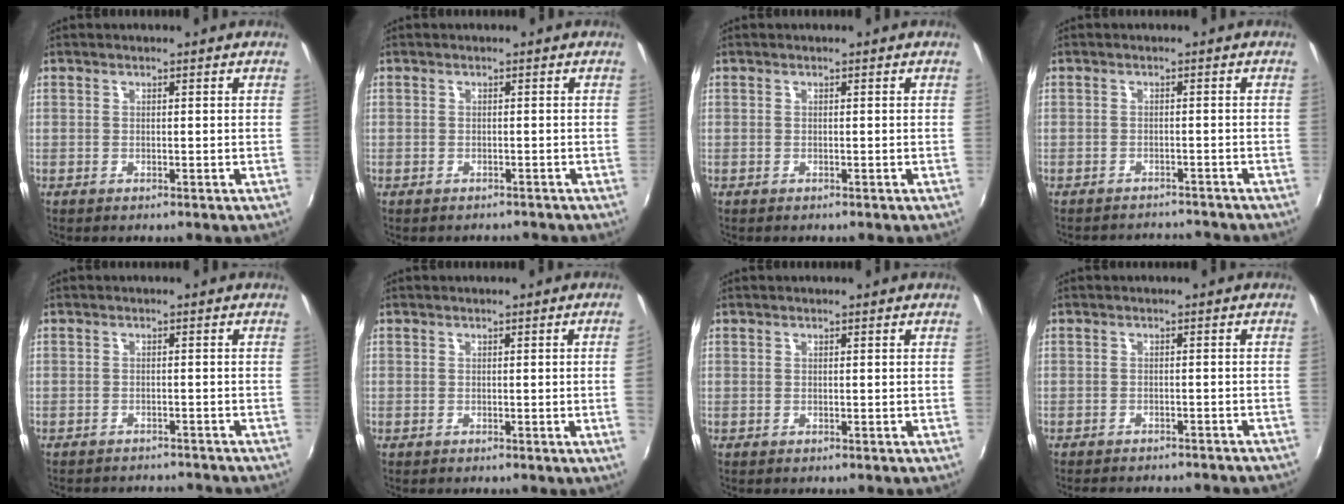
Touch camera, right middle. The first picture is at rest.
{"total": 2.1, "force": [-1.9, 0.7, 0.5], "torque": [-0.009, -0.009, -0.024]}
{"total": 0.0}
{"total": 6.7, "force": [-6.4, 1.5, 1.3], "torque": [-0.037, -0.002, -0.085]}
{"total": 6.4, "force": [-5.9, 2.0, 1.6], "torque": [-0.043, -0.003, -0.079]}
{"total": 2.2, "force": [0.0, -1.4, 1.7], "torque": [-0.018, -0.013, 0.003]}
{"total": 0.0}
{"total": 11.4, "force": [-10.1, 2.7, 4.5], "torque": [-0.096, -0.017, -0.128]}